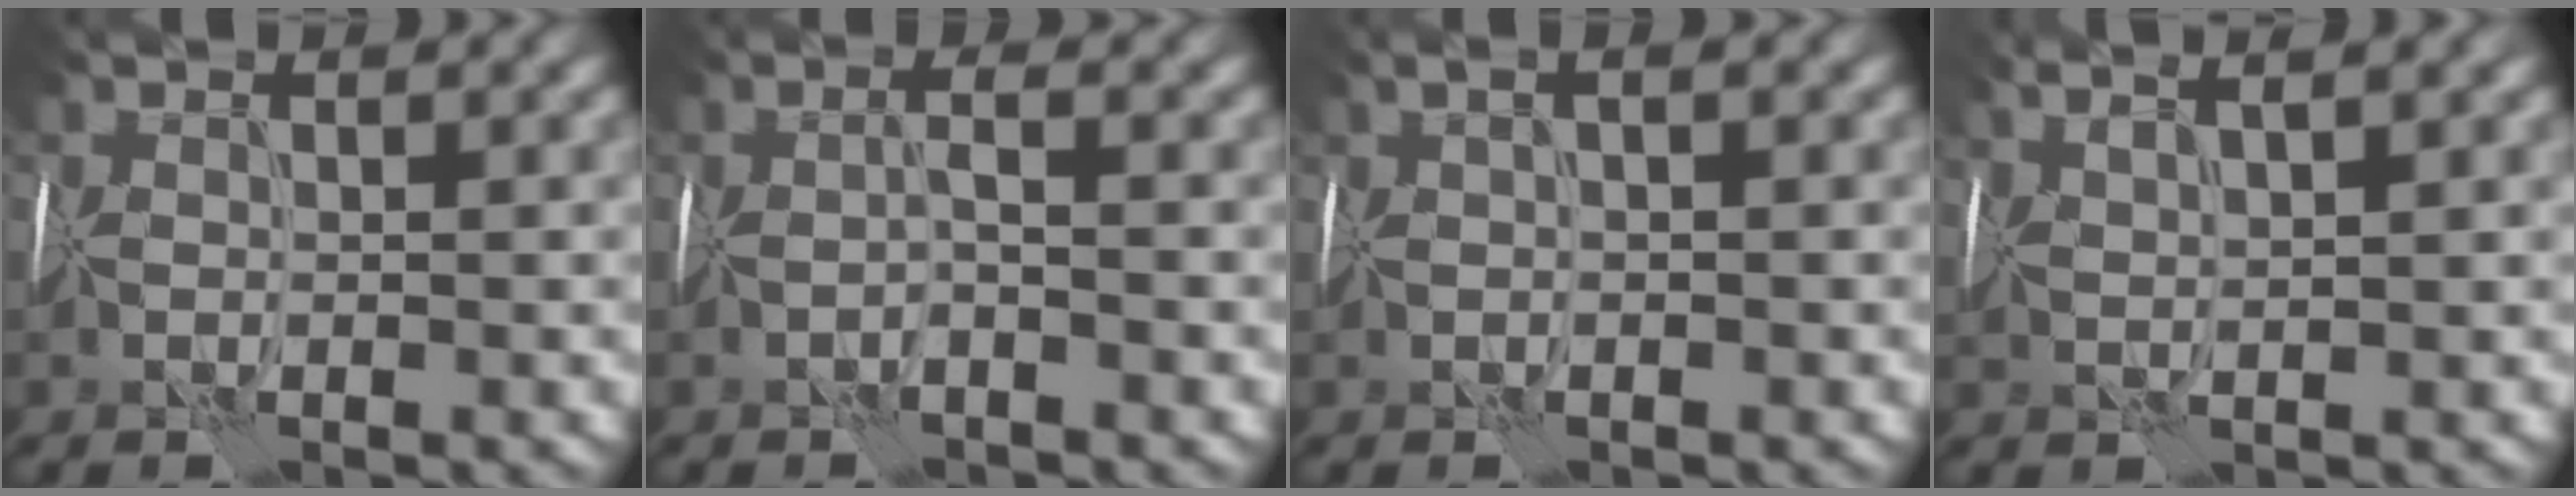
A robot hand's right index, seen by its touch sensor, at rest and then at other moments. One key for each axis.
{"total": 1.1, "fx": -0.3, "fy": -0.4, "fz": 1.0, "tx": -0.022, "ty": 0.007, "tz": -0.011}
{"total": 1.8, "fx": 0.8, "fy": 0.2, "fz": 1.6, "tx": -0.026, "ty": 0.017, "tz": 0.010}
{"total": 5.2, "fx": 3.5, "fy": 1.5, "fz": 3.6, "tx": -0.046, "ty": 0.037, "tz": 0.036}